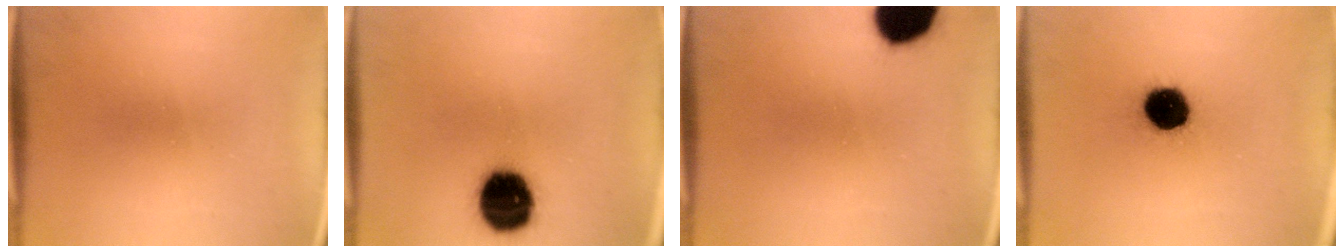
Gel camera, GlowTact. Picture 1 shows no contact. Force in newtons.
{"total": 16.3}
{"total": 13.9}
{"total": 13.1}